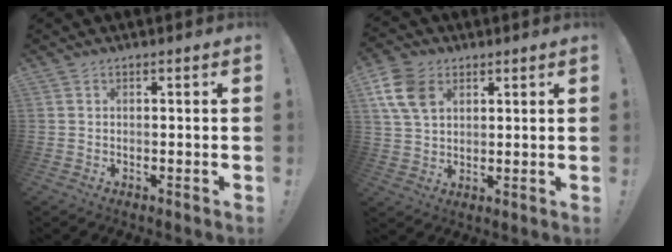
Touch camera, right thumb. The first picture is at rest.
{"total": 11.6, "force": [4.8, 8.2, 6.6], "torque": [-0.126, -0.009, 0.097]}